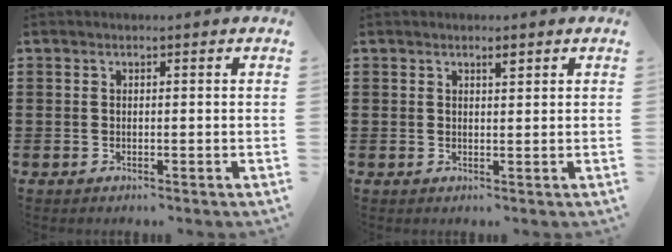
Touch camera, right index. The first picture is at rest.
{"total": 1.3, "force": [1.0, 0.3, 0.9], "torque": [-0.010, -0.002, 0.014]}